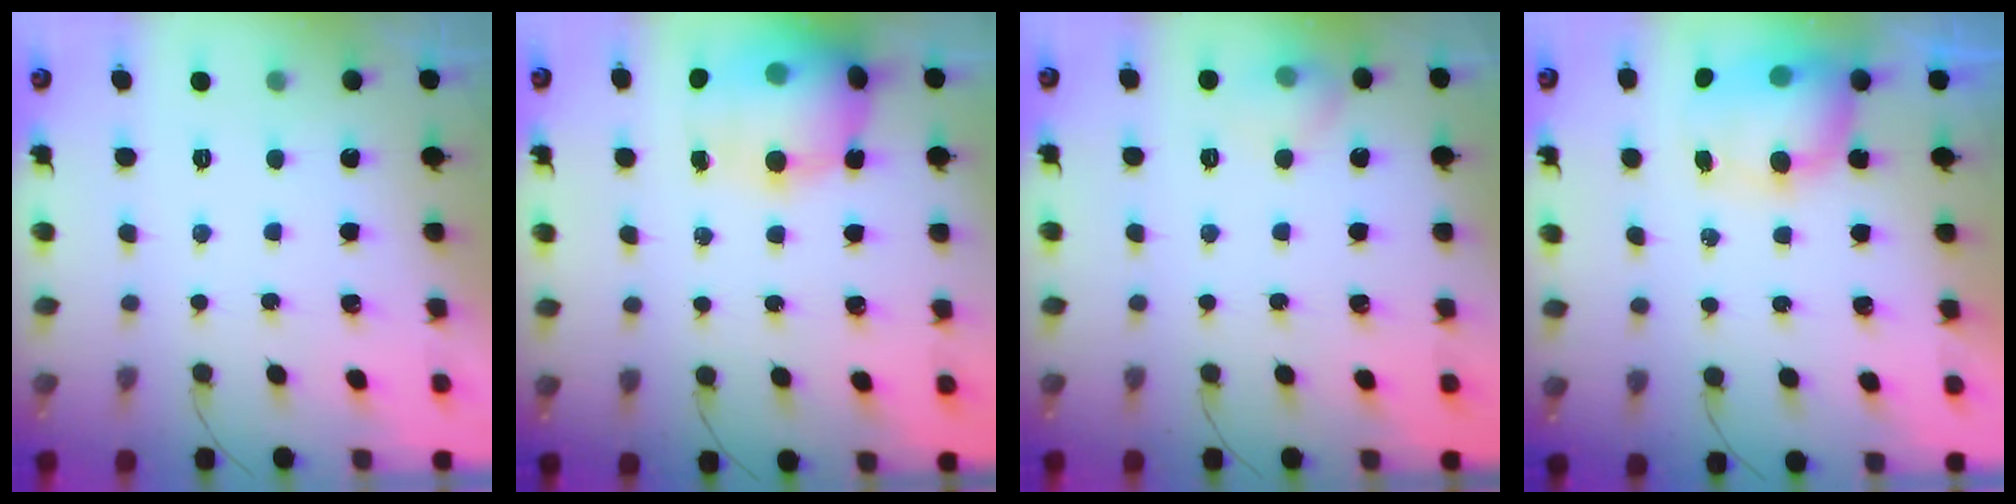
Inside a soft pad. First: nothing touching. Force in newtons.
{"total": 15.6, "press": 15.1, "slide": 3.7}
{"total": 6.3, "press": 6.0, "slide": 1.9}
{"total": 8.8, "press": 8.4, "slide": 2.7}